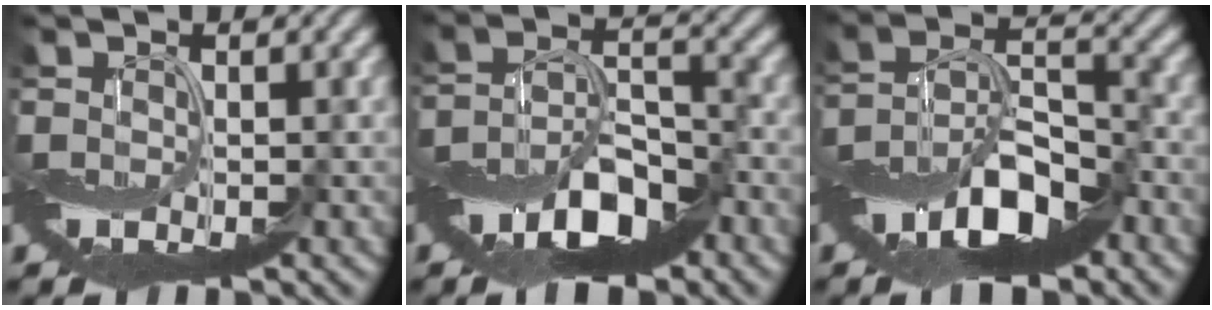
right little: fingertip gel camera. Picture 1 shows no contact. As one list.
[{"total": 8.4, "force": [-4.7, 3.4, 6.0], "torque": [-0.110, 0.001, -0.090]}, {"total": 8.8, "force": [-4.8, 3.5, 6.5], "torque": [-0.117, 0.011, -0.096]}]